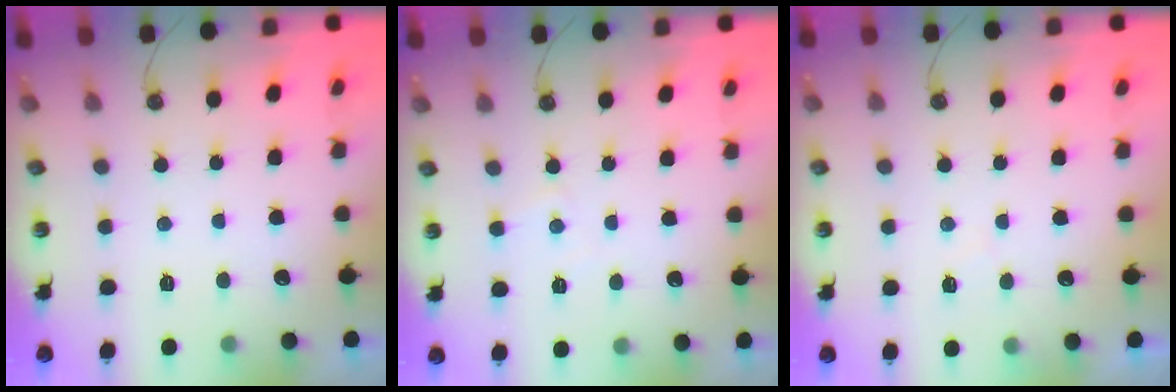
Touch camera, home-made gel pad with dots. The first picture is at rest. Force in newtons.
{"total": 2.7, "press": 2.7, "slide": 0.5}
{"total": 5.7, "press": 5.7, "slide": 0.8}